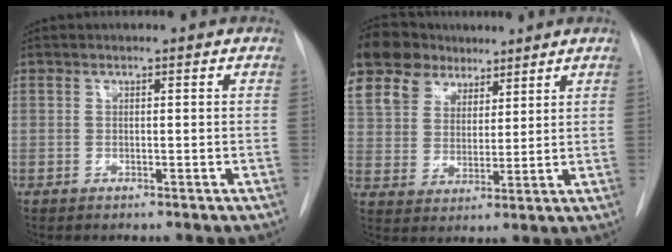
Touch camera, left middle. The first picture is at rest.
{"total": 17.7, "force": [12.6, 10.8, 6.2], "torque": [-0.162, 0.057, 0.240]}